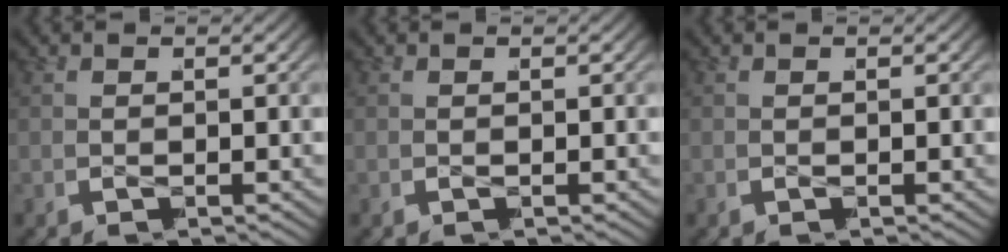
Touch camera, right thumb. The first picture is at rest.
{"total": 0.0}
{"total": 0.0}